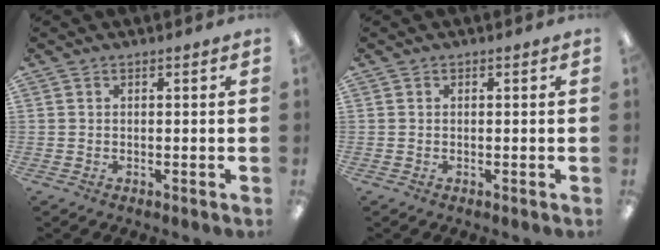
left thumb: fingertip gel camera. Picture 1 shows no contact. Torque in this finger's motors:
{"motor_torque": [0.00, 0.00, 0.00, 0.00, 0.00]}